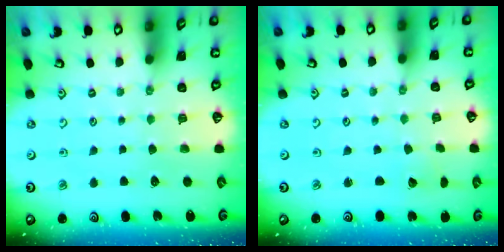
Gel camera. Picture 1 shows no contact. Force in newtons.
{"total": 1.0, "press": 1.0, "slide": 0.1}